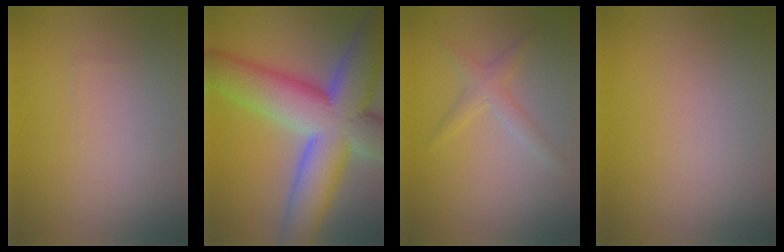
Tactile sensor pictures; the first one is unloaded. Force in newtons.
{"total": 15.0, "press": 14.9, "slide": 1.2}
{"total": 1.7, "press": 1.7, "slide": 0.0}
{"total": 0.0}